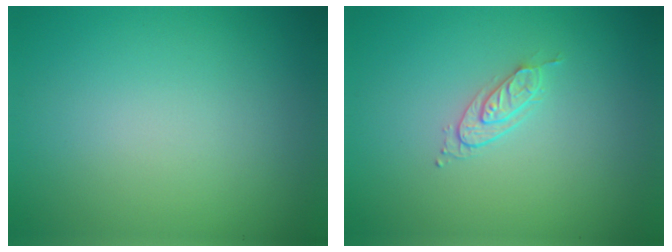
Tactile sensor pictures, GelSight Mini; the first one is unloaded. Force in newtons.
{"total": 1.7, "press": 1.1, "slide": 1.3}